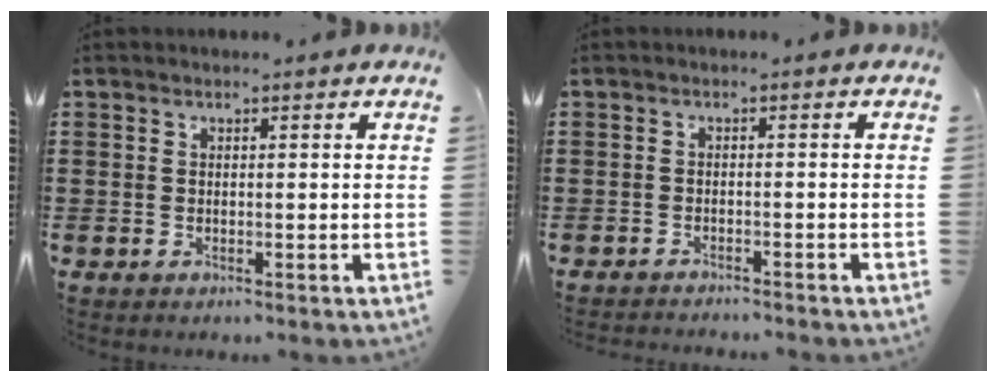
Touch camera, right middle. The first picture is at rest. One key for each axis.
{"total": 1.4, "fx": -1.4, "fy": 0.0, "fz": 0.0, "tx": -0.004, "ty": 0.003, "tz": -0.031}